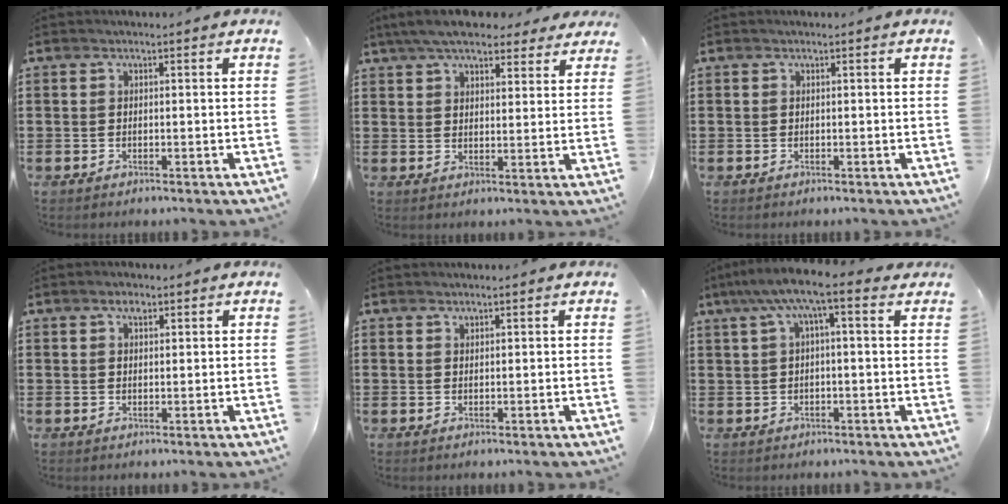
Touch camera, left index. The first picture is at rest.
{"total": 6.9, "force": [6.1, 1.7, 2.9], "torque": [-0.075, -0.007, 0.113]}
{"total": 0.0}
{"total": 1.9, "force": [1.2, 1.0, 1.1], "torque": [-0.026, 0.005, 0.021]}
{"total": 0.8, "force": [0.8, 0.3, 0.0], "torque": [-0.002, 0.001, 0.015]}
{"total": 6.1, "force": [2.2, 0.9, 5.6], "torque": [-0.110, 0.003, 0.035]}